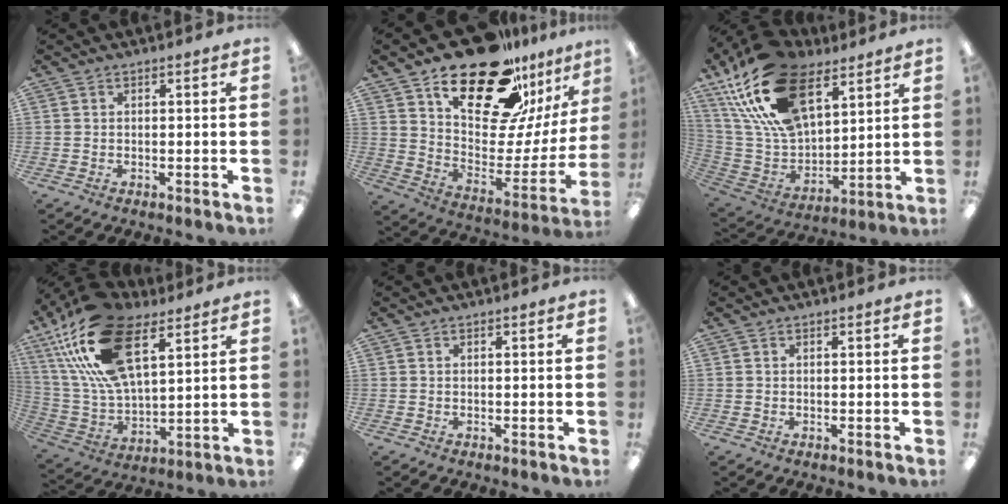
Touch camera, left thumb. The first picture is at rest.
{"total": 24.9, "force": [17.5, 11.4, 13.6], "torque": [-0.198, -0.117, 0.304]}
{"total": 25.3, "force": [14.3, 14.1, 15.4], "torque": [-0.317, -0.063, 0.261]}
{"total": 24.1, "force": [13.2, 11.7, 16.4], "torque": [-0.354, -0.044, 0.234]}
{"total": 0.0}
{"total": 0.0}